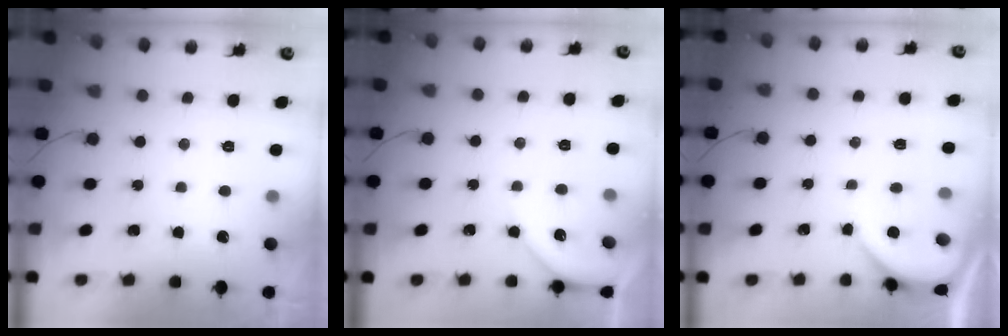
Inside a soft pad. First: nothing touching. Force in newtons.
{"total": 5.5, "press": 5.5, "slide": 0.8}
{"total": 2.6, "press": 2.6, "slide": 0.2}